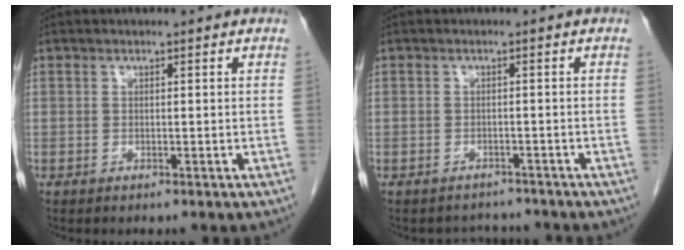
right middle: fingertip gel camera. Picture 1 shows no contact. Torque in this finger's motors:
{"motor_torque": [-0.95, -0.29, -0.37, -0.07]}